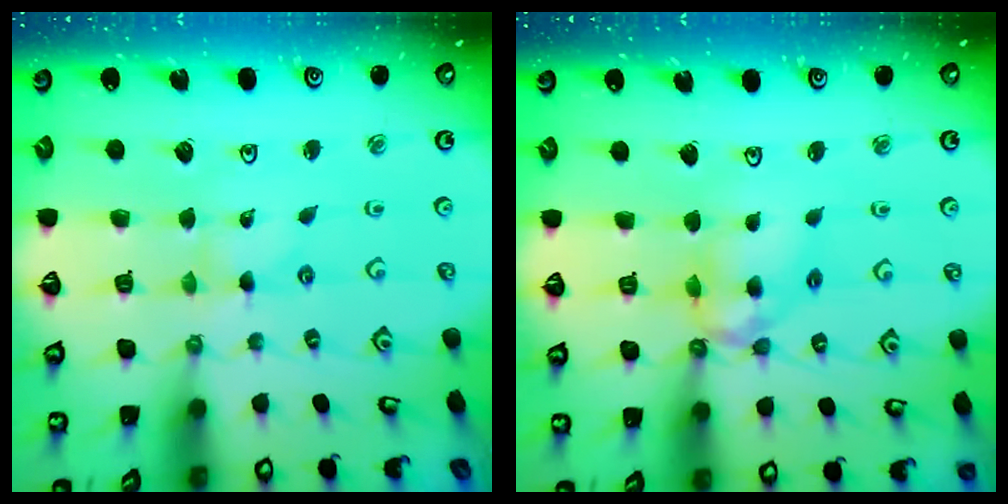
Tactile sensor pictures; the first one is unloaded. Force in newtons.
{"total": 11.2, "press": 11.1, "slide": 0.9}